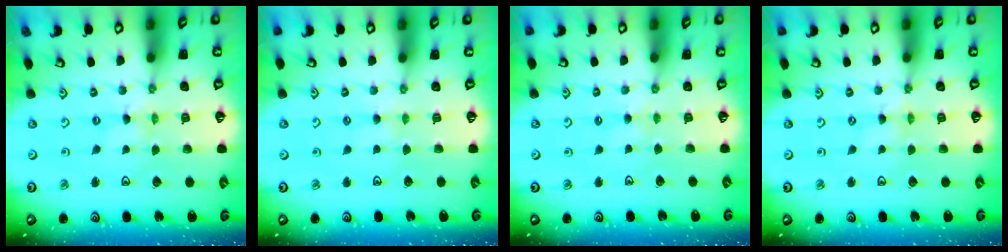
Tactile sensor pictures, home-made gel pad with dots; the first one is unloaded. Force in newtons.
{"total": 2.3, "press": 2.3, "slide": 0.4}
{"total": 1.6, "press": 1.5, "slide": 0.4}
{"total": 0.0}